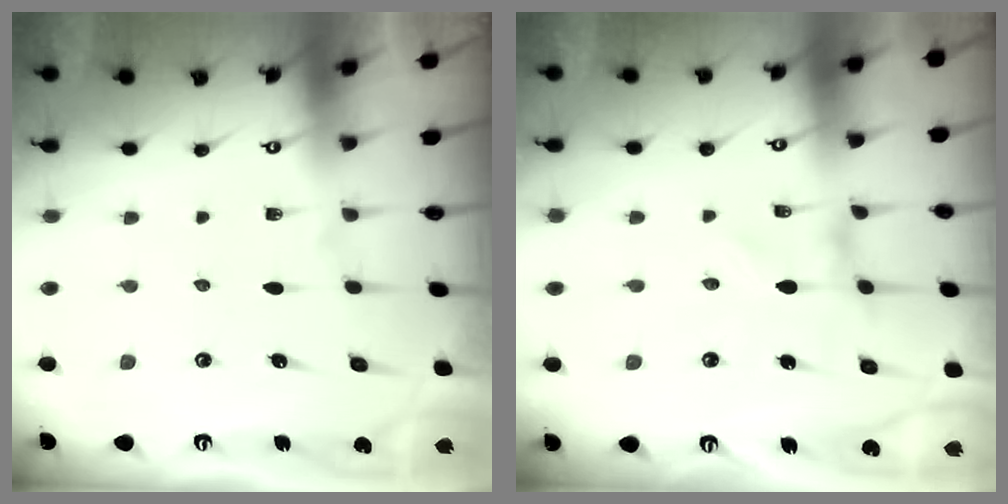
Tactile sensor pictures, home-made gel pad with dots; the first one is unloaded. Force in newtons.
{"total": 0.0}